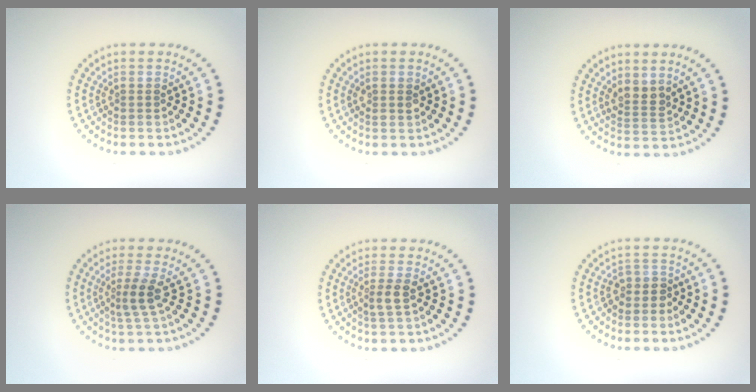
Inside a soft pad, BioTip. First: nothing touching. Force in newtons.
{"total": 1.2, "press": 1.1, "slide": 0.3}
{"total": 2.0, "press": 1.7, "slide": 1.2}
{"total": 2.3, "press": 1.7, "slide": 1.6}
{"total": 1.6, "press": 1.3, "slide": 0.8}
{"total": 1.6, "press": 1.2, "slide": 1.0}